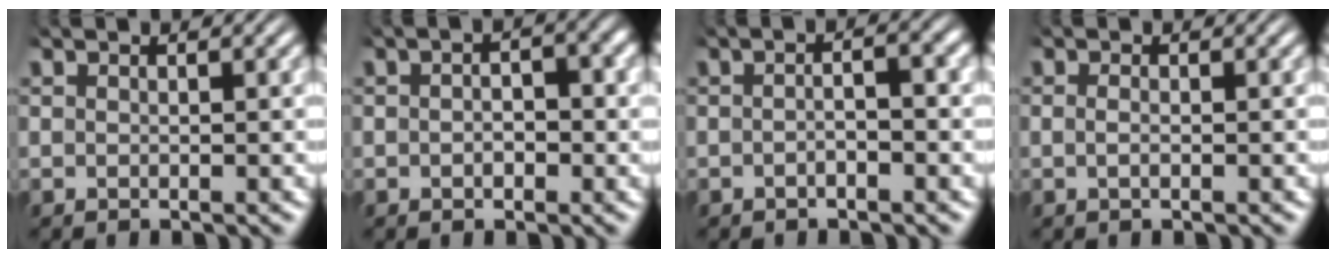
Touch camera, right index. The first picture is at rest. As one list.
[{"total": 2.0, "force": [-0.3, 1.0, 1.7], "torque": [-0.018, 0.005, -0.009]}, {"total": 2.2, "force": [-0.7, 0.6, 2.0], "torque": [-0.023, 0.004, -0.017]}, {"total": 0.8, "force": [-0.3, 0.1, 0.8], "torque": [-0.020, -0.007, -0.002]}]